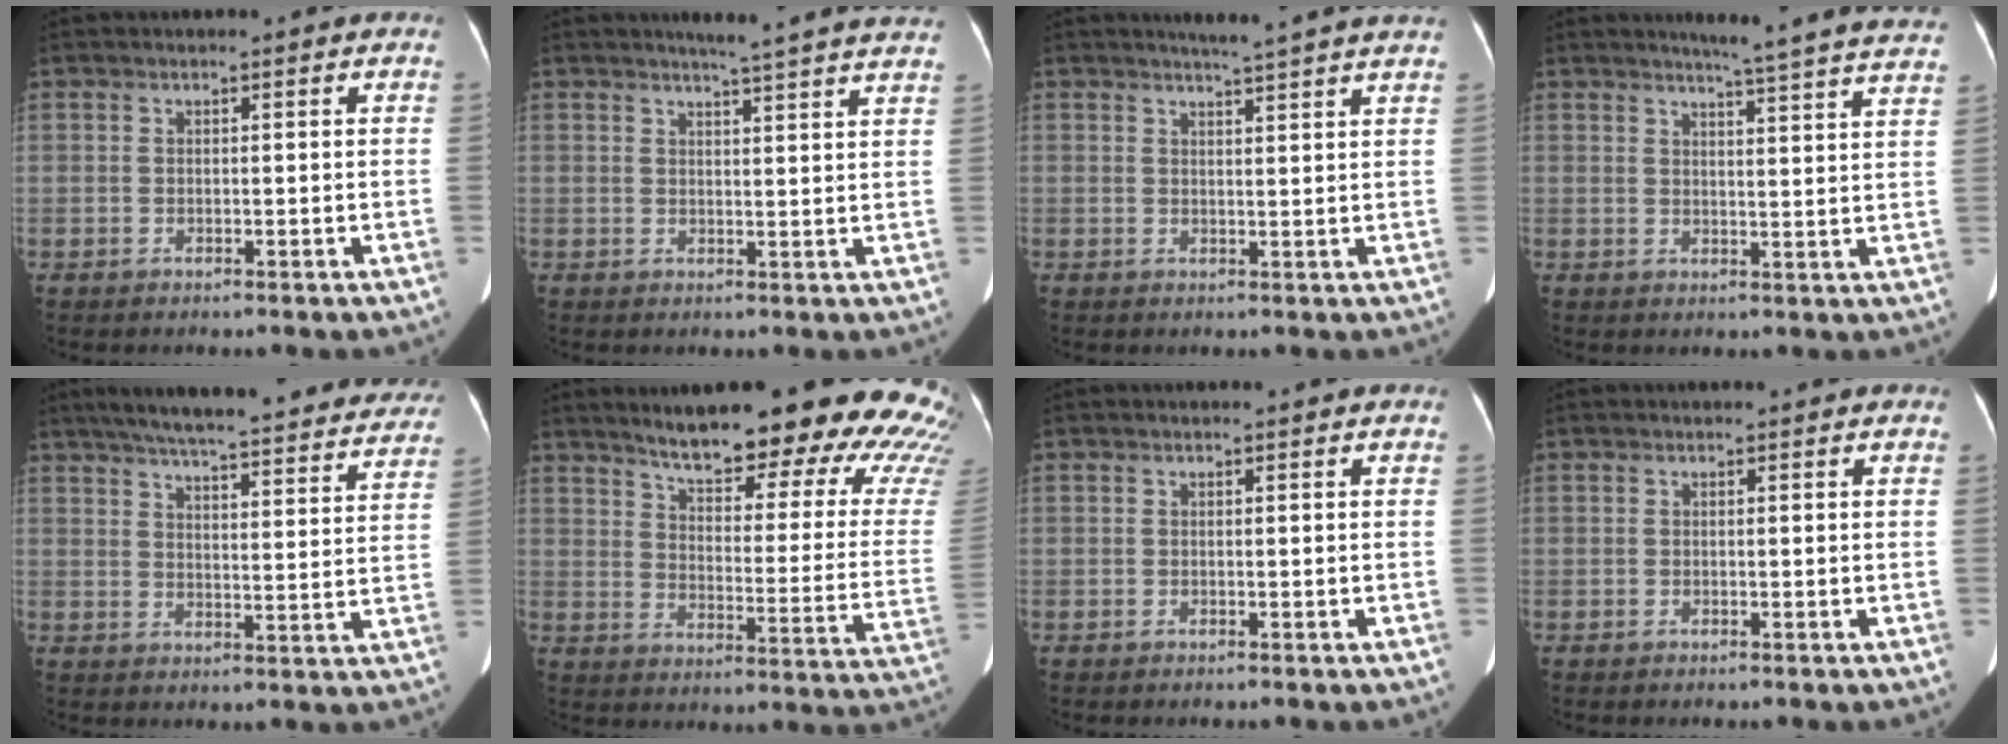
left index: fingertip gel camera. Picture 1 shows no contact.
{"total": 11.8, "force": [11.0, 0.2, 4.4], "torque": [-0.050, -0.011, 0.114]}
{"total": 6.4, "force": [6.0, -0.3, 2.4], "torque": [-0.032, 0.013, 0.061]}
{"total": 17.2, "force": [16.0, -0.3, 6.3], "torque": [-0.081, -0.051, 0.177]}
{"total": 31.4, "force": [27.8, 5.0, 13.7], "torque": [-0.214, -0.034, 0.337]}
{"total": 27.3, "force": [22.6, 5.1, 14.4], "torque": [-0.174, -0.060, 0.271]}
{"total": 0.0}
{"total": 0.0}